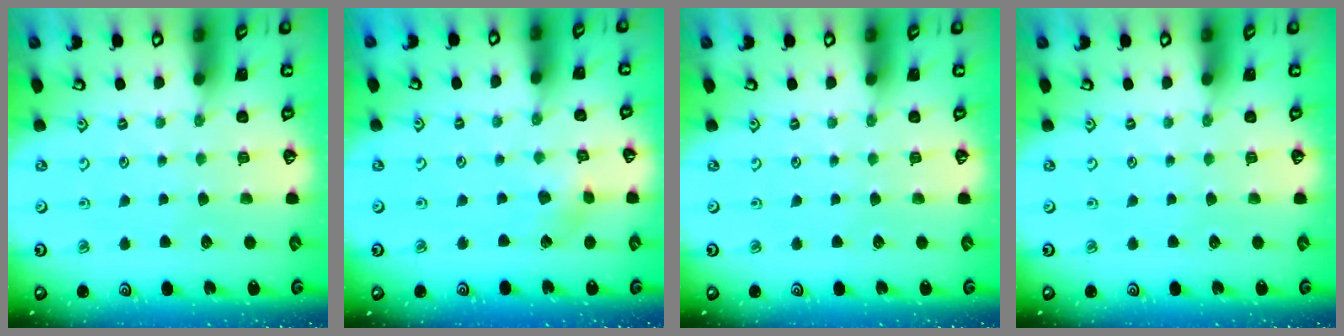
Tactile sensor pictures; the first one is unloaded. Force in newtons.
{"total": 3.5, "press": 3.5, "slide": 0.4}
{"total": 0.0}
{"total": 0.0}